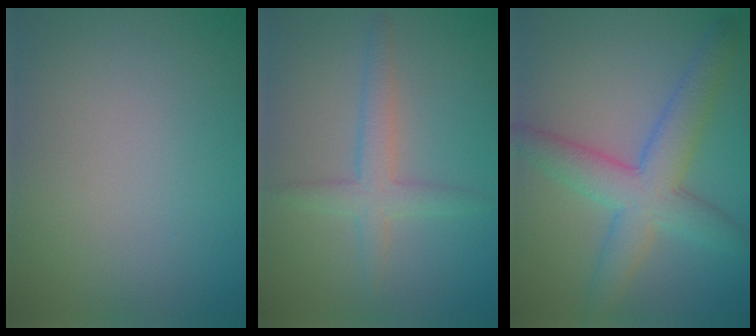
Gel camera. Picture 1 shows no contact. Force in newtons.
{"total": 2.7, "press": 2.7, "slide": 0.2}
{"total": 6.1, "press": 6.1, "slide": 0.2}